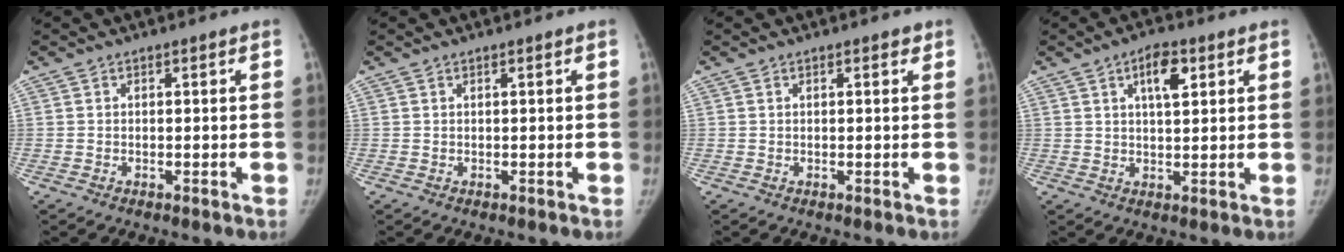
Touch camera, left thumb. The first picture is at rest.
{"total": 0.0}
{"total": 0.9, "force": [0.6, 0.3, 0.6], "torque": [-0.006, 0.000, 0.006]}
{"total": 6.2, "force": [2.8, 2.7, 4.9], "torque": [-0.064, -0.009, 0.042]}